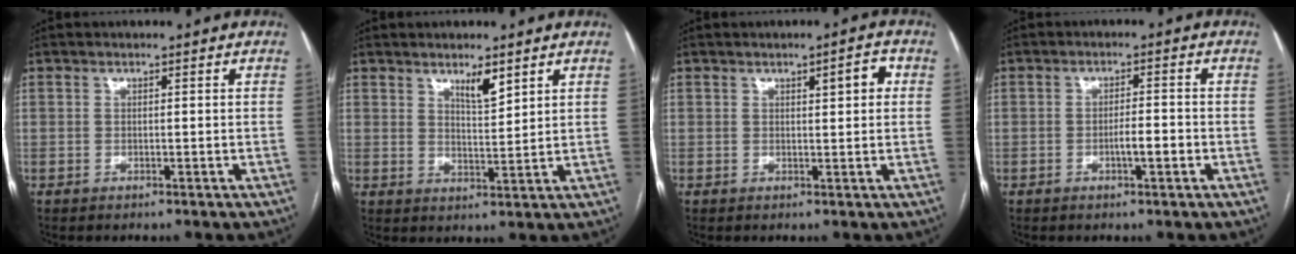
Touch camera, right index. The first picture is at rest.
{"total": 4.0, "force": [2.8, 0.8, 2.7], "torque": [-0.049, -0.006, 0.050]}
{"total": 2.9, "force": [0.9, 0.7, 2.7], "torque": [-0.035, 0.005, 0.012]}
{"total": 3.1, "force": [-1.1, 0.5, 2.8], "torque": [-0.048, 0.003, -0.016]}